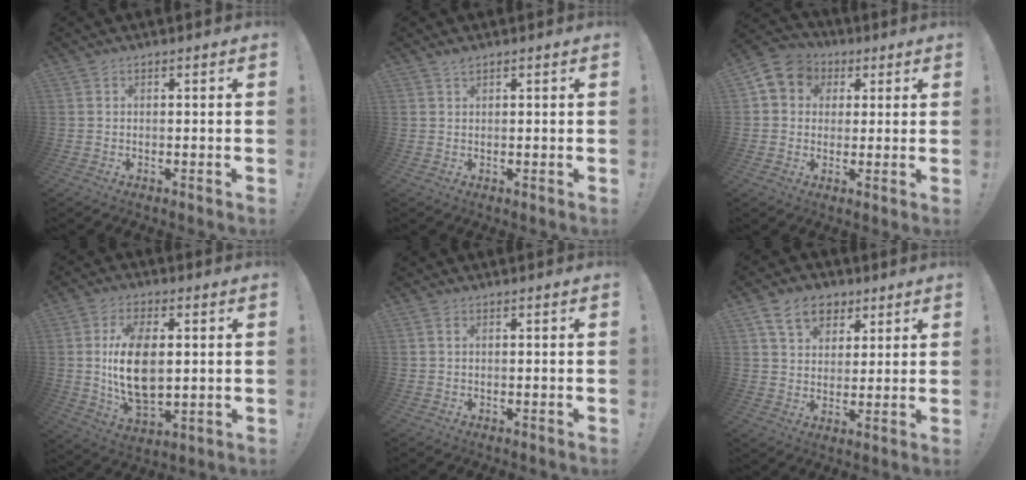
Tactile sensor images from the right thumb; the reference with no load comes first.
{"total": 1.4, "force": [1.1, 0.3, 0.8], "torque": [-0.001, -0.006, 0.016]}
{"total": 7.9, "force": [2.2, 7.0, 2.8], "torque": [-0.047, 0.000, 0.049]}
{"total": 15.1, "force": [1.6, 8.5, 12.4], "torque": [-0.226, -0.010, 0.025]}
{"total": 0.8, "force": [0.4, 0.3, 0.6], "torque": [-0.019, 0.005, 0.007]}
{"total": 11.1, "force": [6.0, 8.1, 4.6], "torque": [-0.071, -0.022, 0.117]}